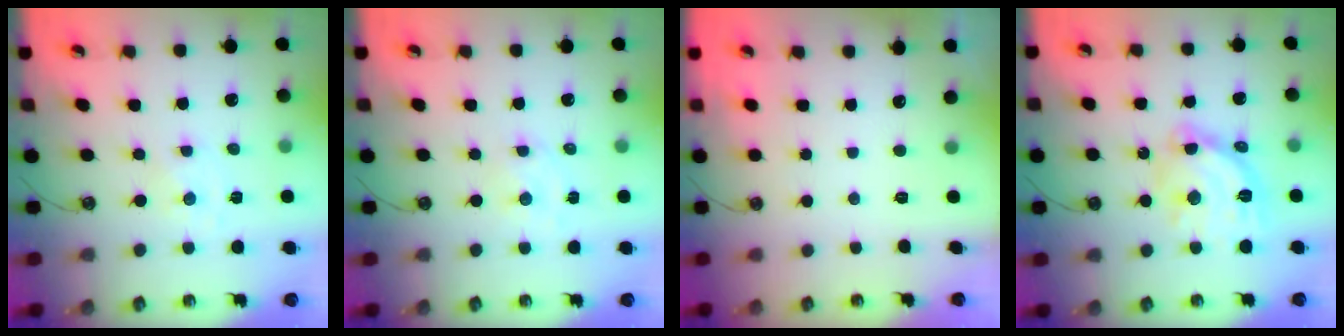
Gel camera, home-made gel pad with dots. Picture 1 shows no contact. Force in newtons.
{"total": 1.8, "press": 1.7, "slide": 0.4}
{"total": 0.0}
{"total": 16.3, "press": 16.2, "slide": 1.6}